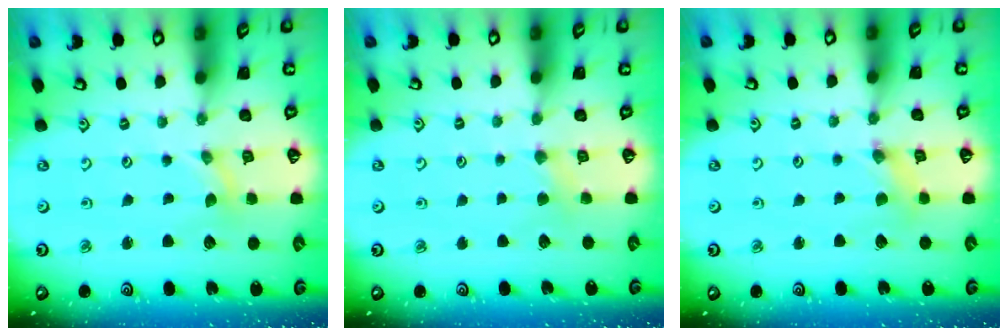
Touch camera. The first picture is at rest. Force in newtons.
{"total": 2.7, "press": 2.7, "slide": 0.5}
{"total": 0.8, "press": 0.7, "slide": 0.3}